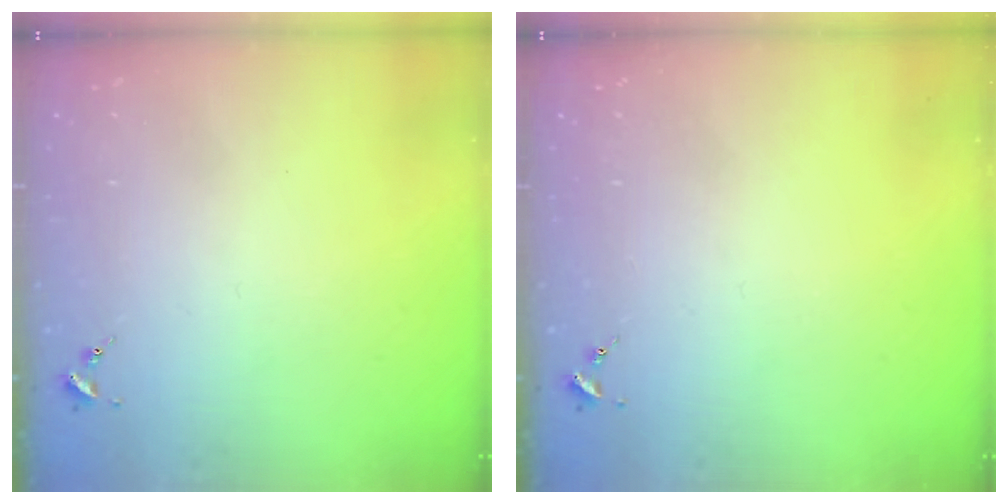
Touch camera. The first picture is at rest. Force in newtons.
{"total": 0.0}